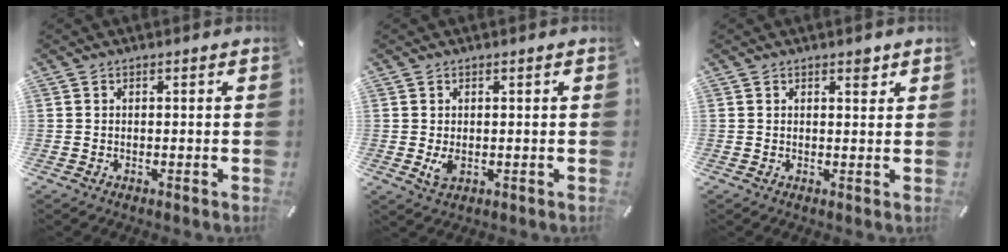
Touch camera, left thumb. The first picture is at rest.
{"total": 3.1, "force": [-0.2, 1.8, 2.5], "torque": [-0.052, -0.007, -0.006]}
{"total": 2.1, "force": [1.4, 1.1, 1.2], "torque": [-0.001, -0.008, 0.019]}